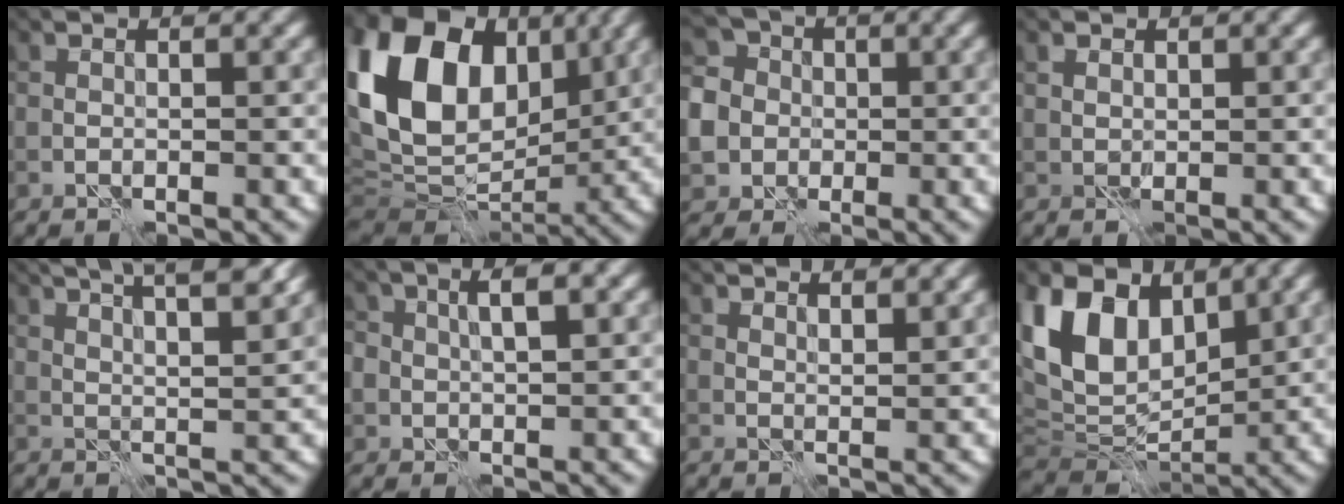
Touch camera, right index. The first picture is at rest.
{"total": 17.4, "force": [4.1, 12.2, 11.7], "torque": [-0.241, 0.025, 0.074]}
{"total": 9.1, "force": [-0.8, 8.5, 3.2], "torque": [-0.082, 0.009, -0.045]}
{"total": 0.9, "force": [0.4, 0.7, 0.4], "torque": [-0.009, -0.001, 0.008]}
{"total": 10.5, "force": [7.1, 3.3, 7.0], "torque": [-0.069, 0.038, 0.066]}
{"total": 3.3, "force": [1.1, 2.0, 2.3], "torque": [-0.041, 0.003, 0.020]}
{"total": 3.5, "force": [2.8, 1.0, 1.8], "torque": [-0.019, 0.004, 0.033]}
{"total": 10.8, "force": [4.1, 7.1, 7.1], "torque": [-0.151, 0.010, 0.072]}